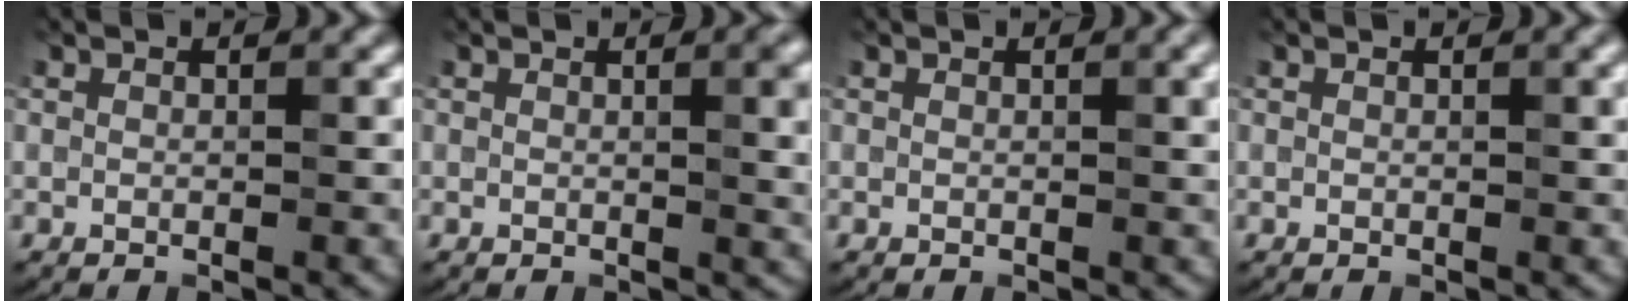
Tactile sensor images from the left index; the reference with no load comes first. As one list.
[{"total": 4.7, "force": [1.0, 1.6, 4.3], "torque": [-0.037, 0.010, 0.011]}, {"total": 1.6, "force": [0.6, 0.4, 1.4], "torque": [-0.015, 0.004, 0.007]}, {"total": 0.9, "force": [0.4, 0.2, 0.8], "torque": [-0.009, 0.003, 0.005]}]